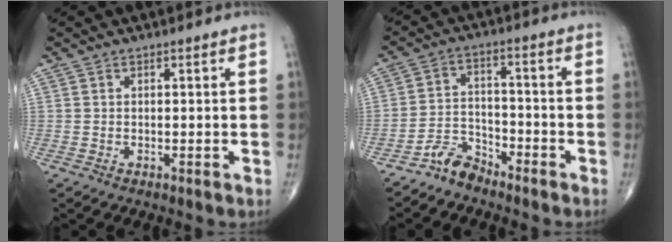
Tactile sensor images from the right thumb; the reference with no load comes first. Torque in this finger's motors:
{"motor_torque": [0.94, -0.06, 0.22, -0.80, -0.01]}